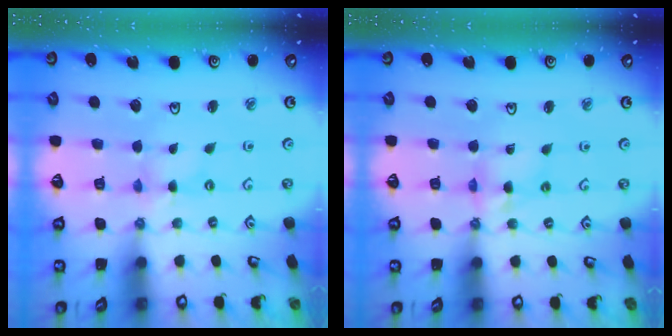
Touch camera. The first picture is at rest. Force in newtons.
{"total": 6.7, "press": 6.7, "slide": 0.7}